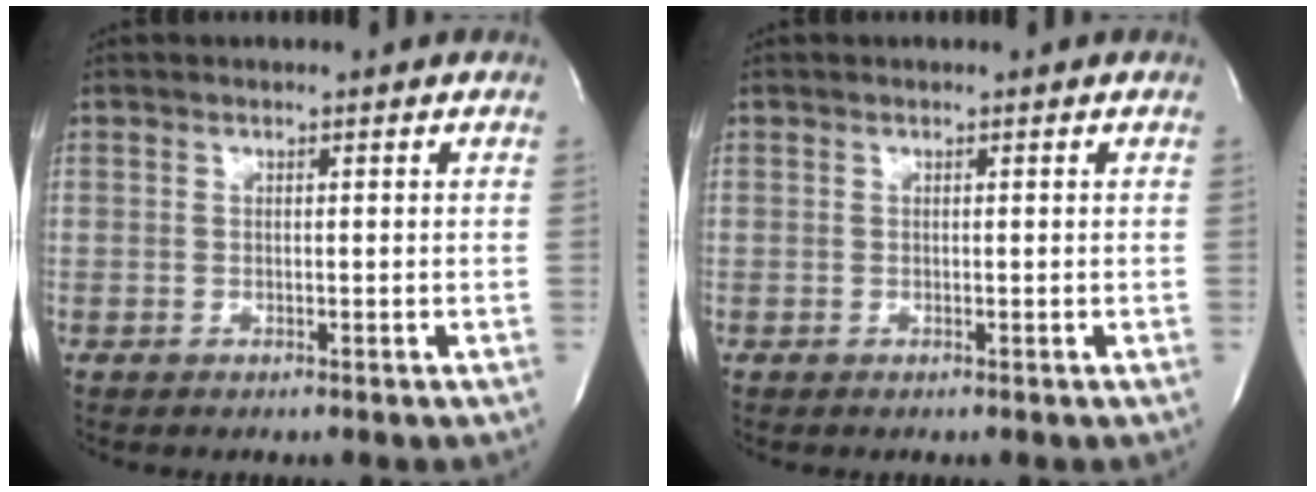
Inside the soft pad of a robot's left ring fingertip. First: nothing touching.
{"total": 0.0}